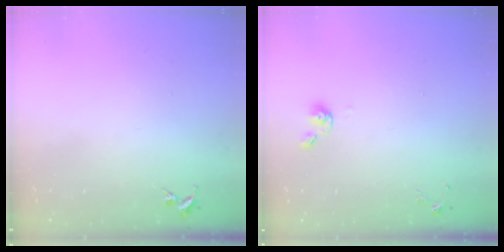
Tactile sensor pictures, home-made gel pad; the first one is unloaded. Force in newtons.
{"total": 6.1, "press": 5.7, "slide": 2.3}